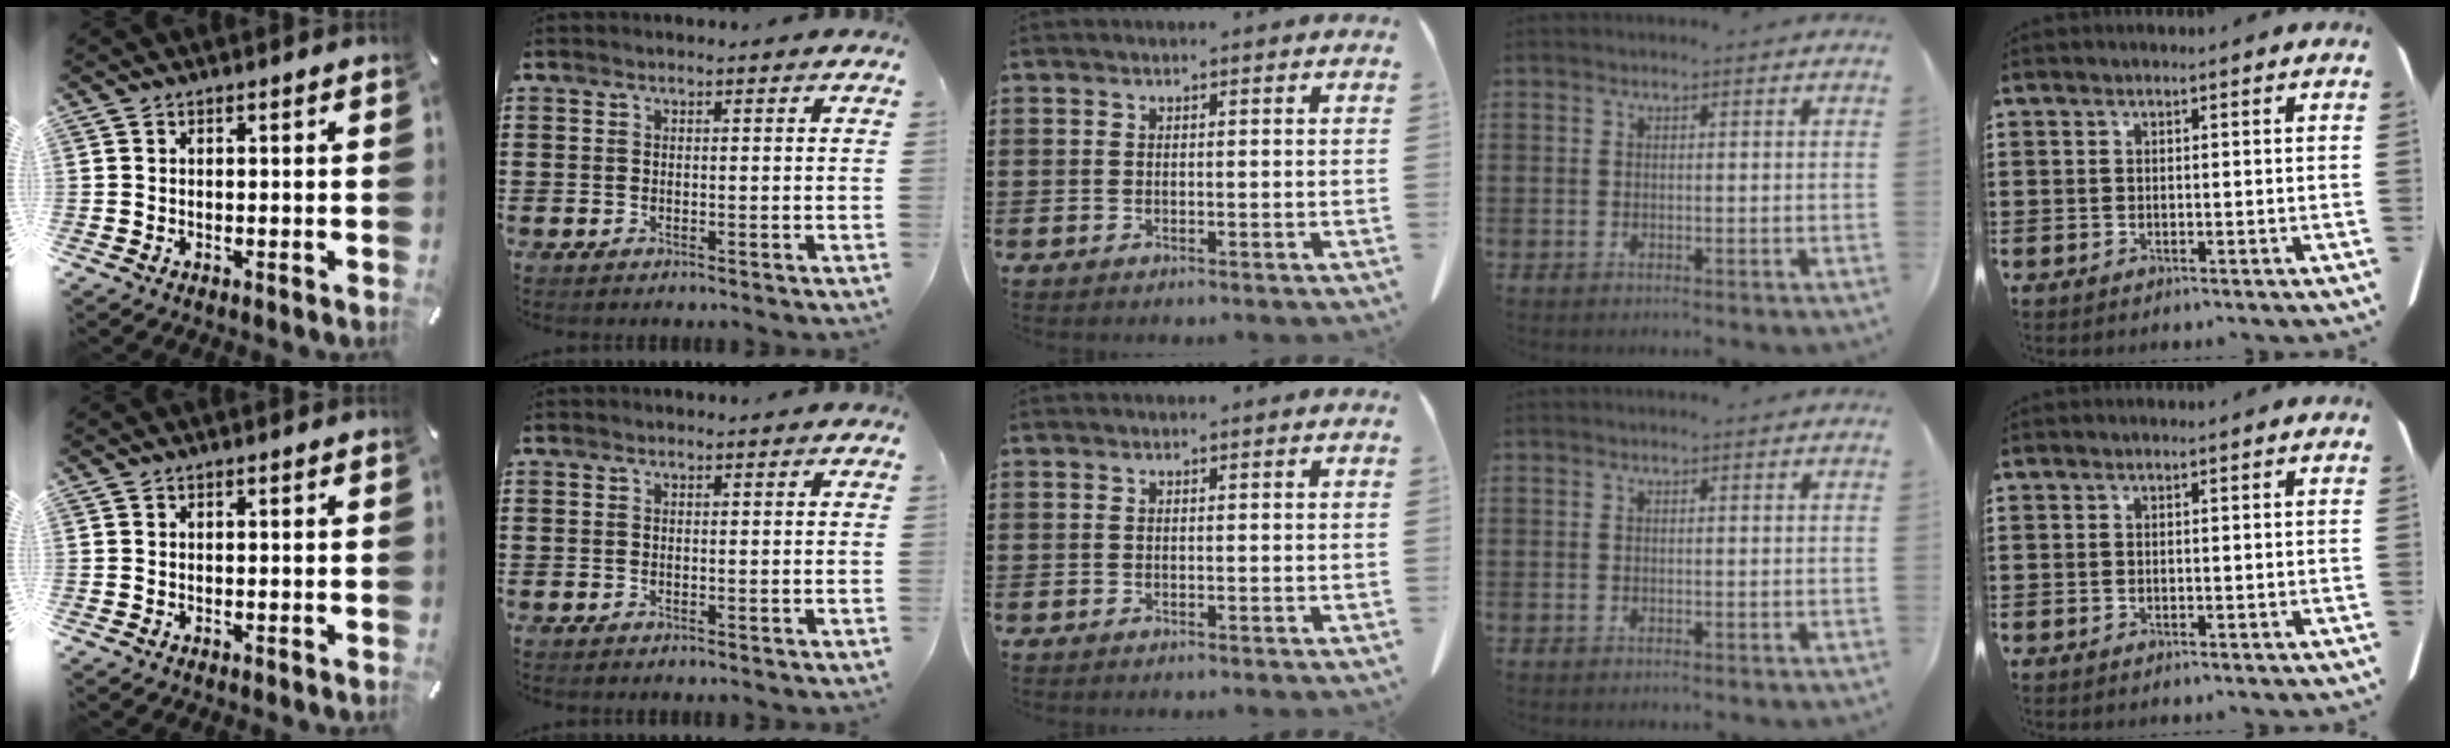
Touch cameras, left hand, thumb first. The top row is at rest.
{}